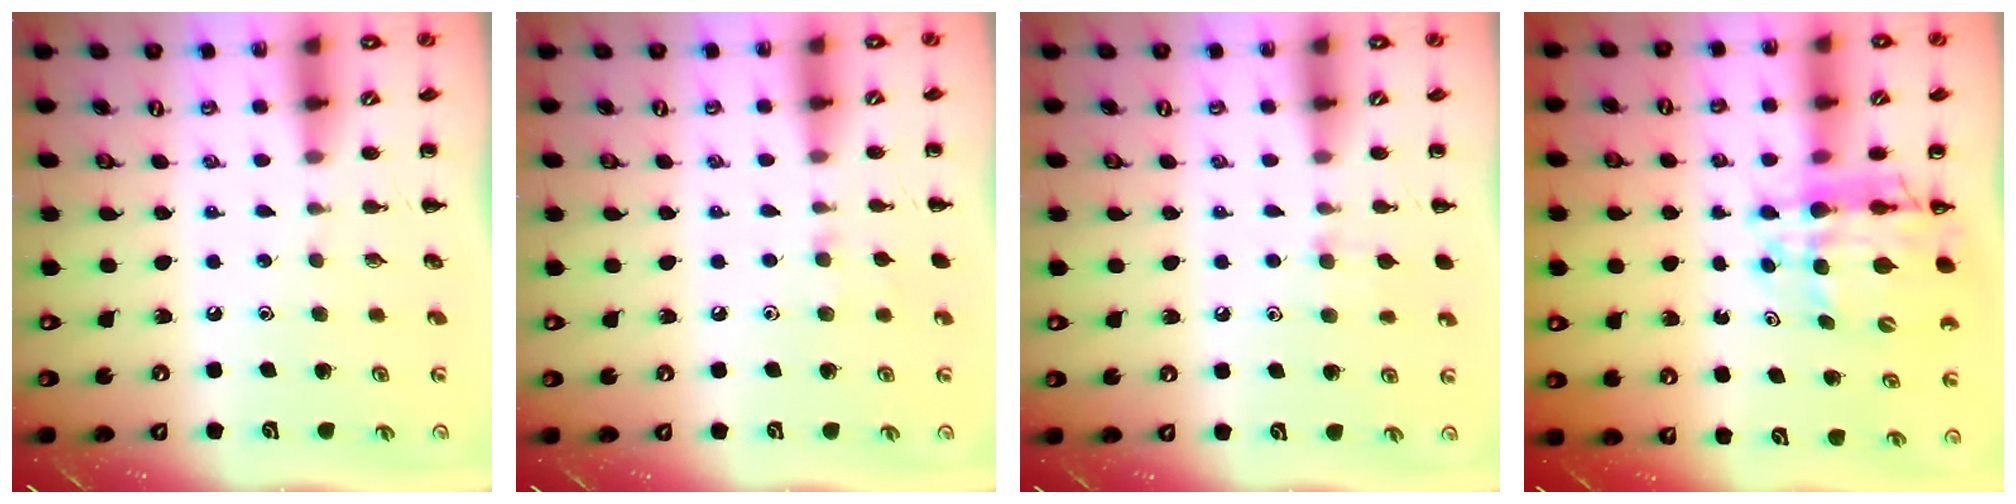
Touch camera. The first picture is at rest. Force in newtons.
{"total": 4.6, "press": 4.2, "slide": 1.7}
{"total": 7.2, "press": 6.8, "slide": 2.3}
{"total": 11.2, "press": 10.7, "slide": 3.3}